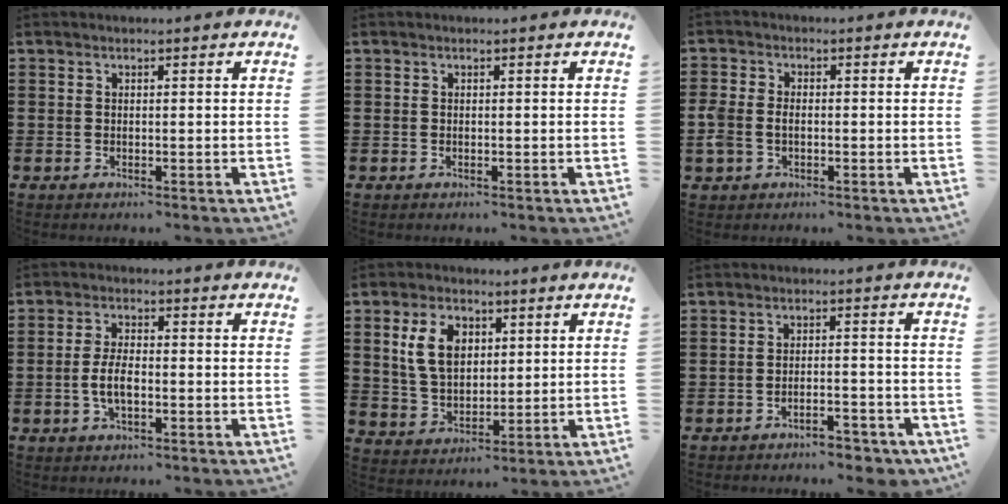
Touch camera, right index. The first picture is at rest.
{"total": 0.0}
{"total": 2.7, "force": [-0.7, 2.0, 1.7], "torque": [-0.049, -0.001, -0.019]}
{"total": 4.6, "force": [-1.1, 1.9, 4.1], "torque": [-0.094, -0.003, -0.025]}
{"total": 7.6, "force": [2.3, 5.2, 5.1], "torque": [-0.117, 0.005, 0.034]}
{"total": 4.0, "force": [-3.7, 0.5, 1.4], "torque": [-0.024, 0.001, -0.073]}